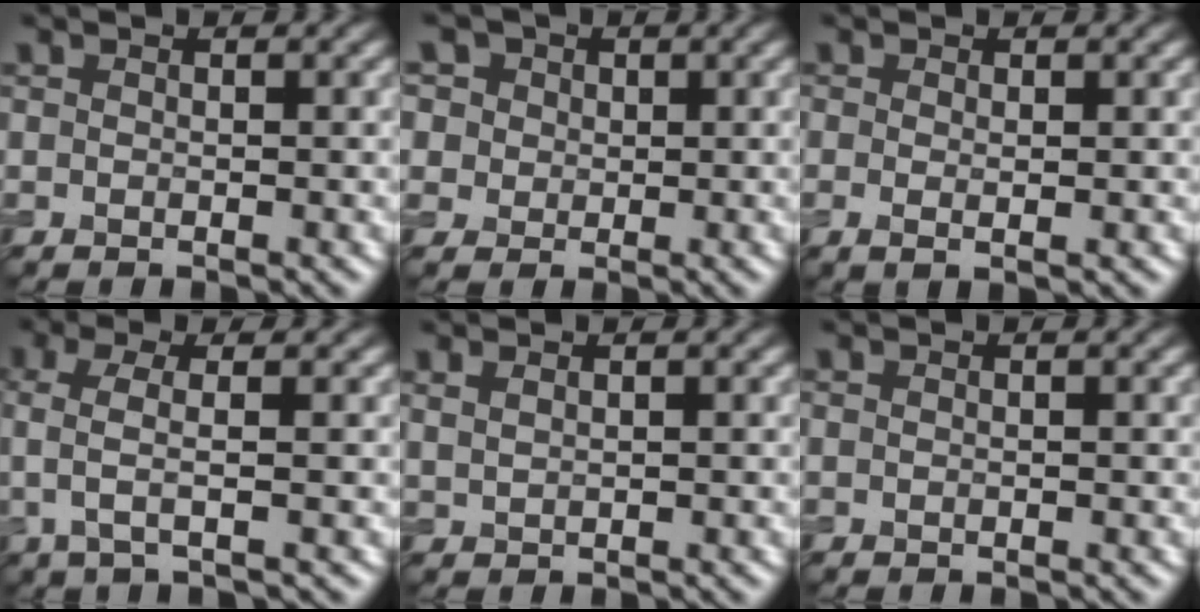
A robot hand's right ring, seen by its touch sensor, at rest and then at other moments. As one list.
[{"total": 8.4, "force": [4.2, 6.3, 3.6], "torque": [-0.072, 0.027, 0.039]}, {"total": 1.2, "force": [0.0, 0.3, 1.1], "torque": [-0.022, -0.003, -0.002]}, {"total": 3.4, "force": [0.1, 0.9, 3.2], "torque": [-0.065, 0.004, -0.003]}, {"total": 1.0, "force": [0.7, 0.4, 0.6], "torque": [-0.016, 0.000, 0.019]}, {"total": 0.0}]